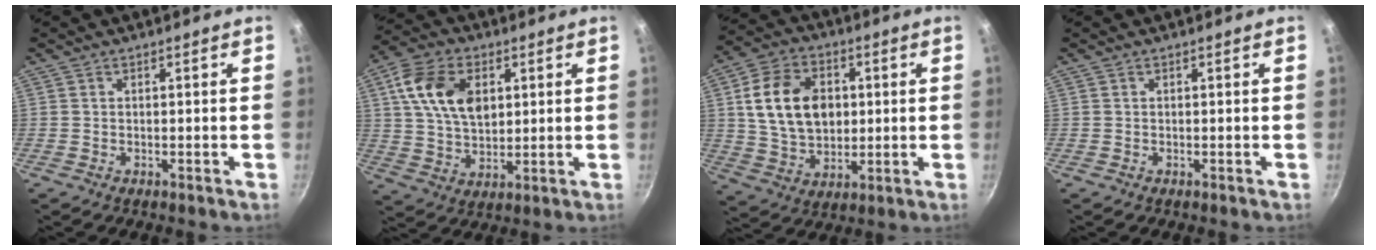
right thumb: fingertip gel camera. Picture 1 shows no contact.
{"total": 13.3, "force": [3.8, 8.7, 9.4], "torque": [-0.156, -0.005, 0.068]}
{"total": 15.7, "force": [2.5, 11.4, 10.5], "torque": [-0.170, 0.001, 0.047]}
{"total": 0.0}